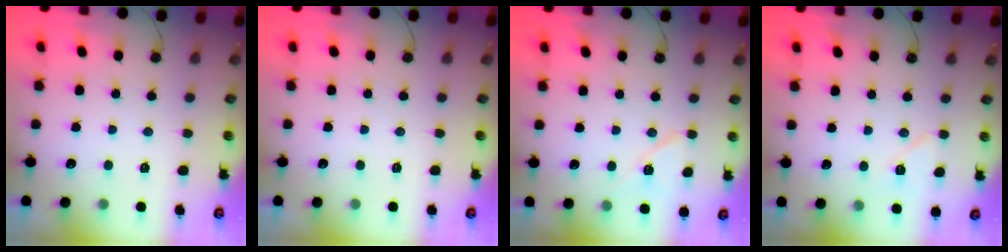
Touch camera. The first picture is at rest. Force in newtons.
{"total": 0.0}
{"total": 8.7, "press": 8.4, "slide": 1.9}
{"total": 6.3, "press": 6.2, "slide": 0.8}